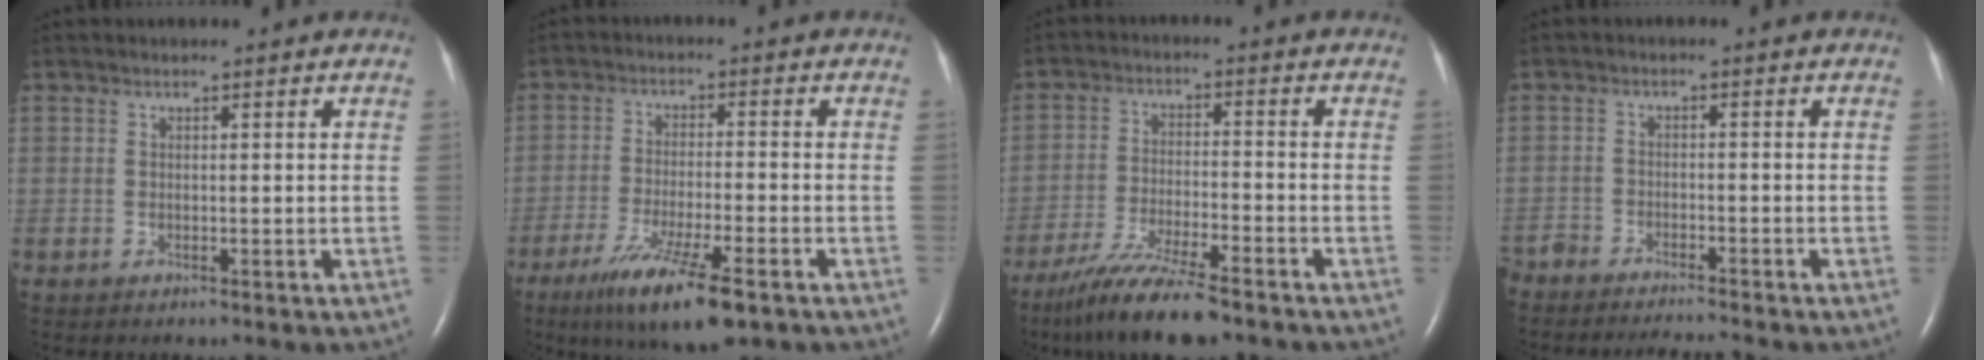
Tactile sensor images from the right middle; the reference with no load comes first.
{"total": 10.8, "force": [-6.5, 1.0, 8.6], "torque": [-0.157, -0.028, -0.109]}
{"total": 11.1, "force": [-8.8, 0.7, 6.8], "torque": [-0.123, -0.032, -0.151]}
{"total": 8.3, "force": [-7.8, 0.5, 2.6], "torque": [-0.038, -0.011, -0.126]}